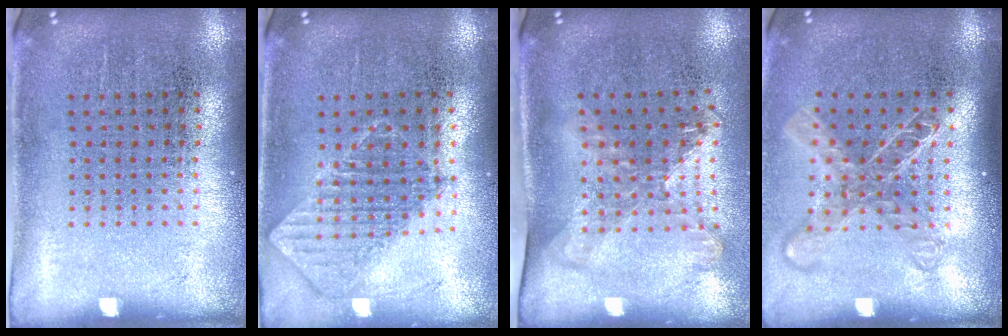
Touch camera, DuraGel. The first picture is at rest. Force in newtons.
{"total": 0.9, "press": 0.9, "slide": 0.1}
{"total": 1.7, "press": 1.3, "slide": 1.1}
{"total": 1.7, "press": 1.4, "slide": 1.0}